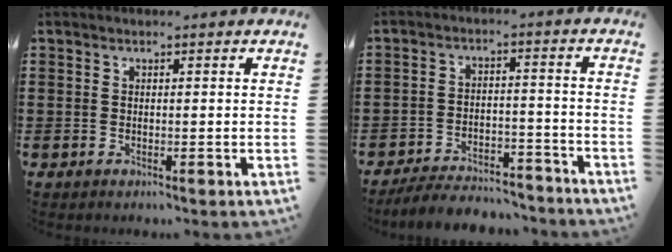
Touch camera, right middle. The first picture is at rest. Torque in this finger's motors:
{"motor_torque": [1.39, 0.11, 0.13, 0.01]}